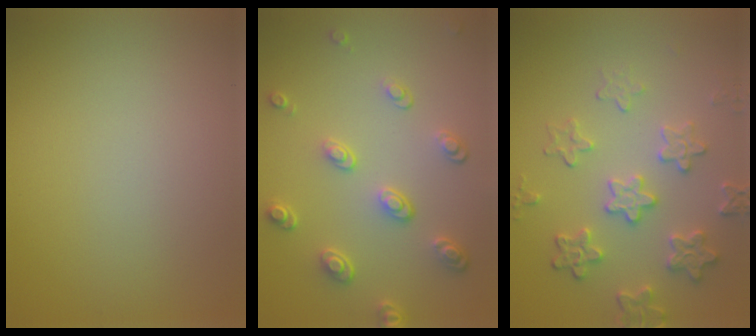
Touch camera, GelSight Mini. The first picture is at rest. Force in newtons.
{"total": 3.6, "press": 2.9, "slide": 2.1}
{"total": 4.2, "press": 3.7, "slide": 2.0}